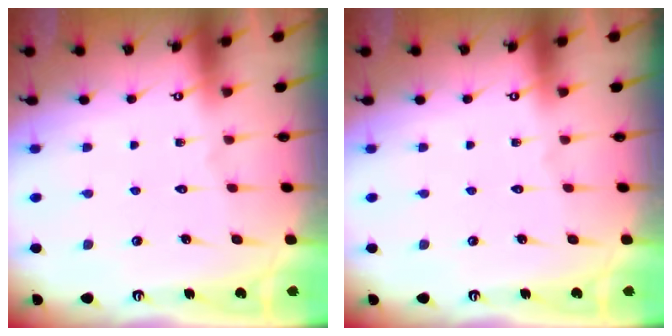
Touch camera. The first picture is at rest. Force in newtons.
{"total": 0.0}